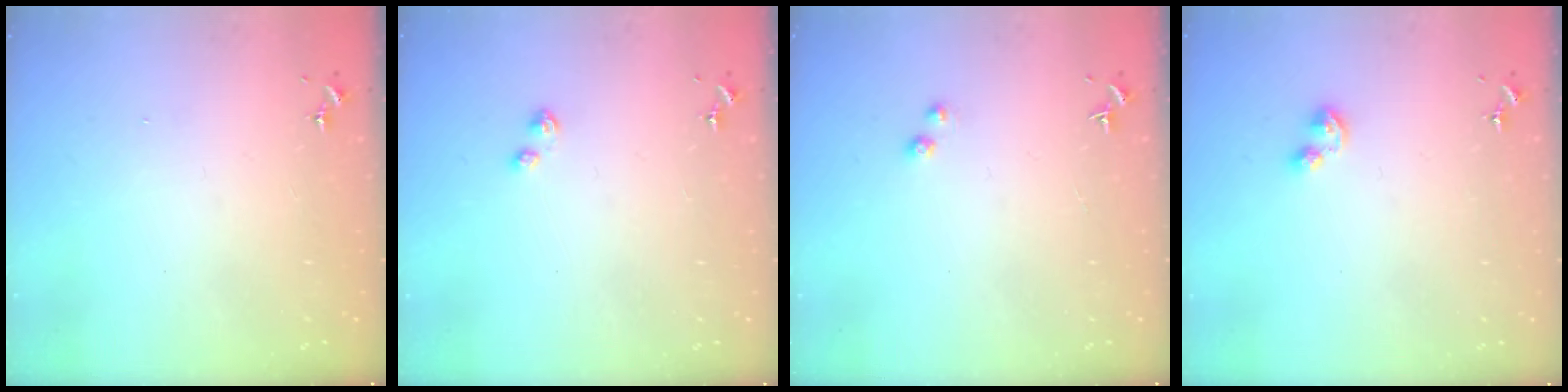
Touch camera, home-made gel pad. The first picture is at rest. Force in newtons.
{"total": 3.4, "press": 3.4, "slide": 0.4}
{"total": 1.0, "press": 1.0, "slide": 0.1}
{"total": 4.4, "press": 4.3, "slide": 0.5}